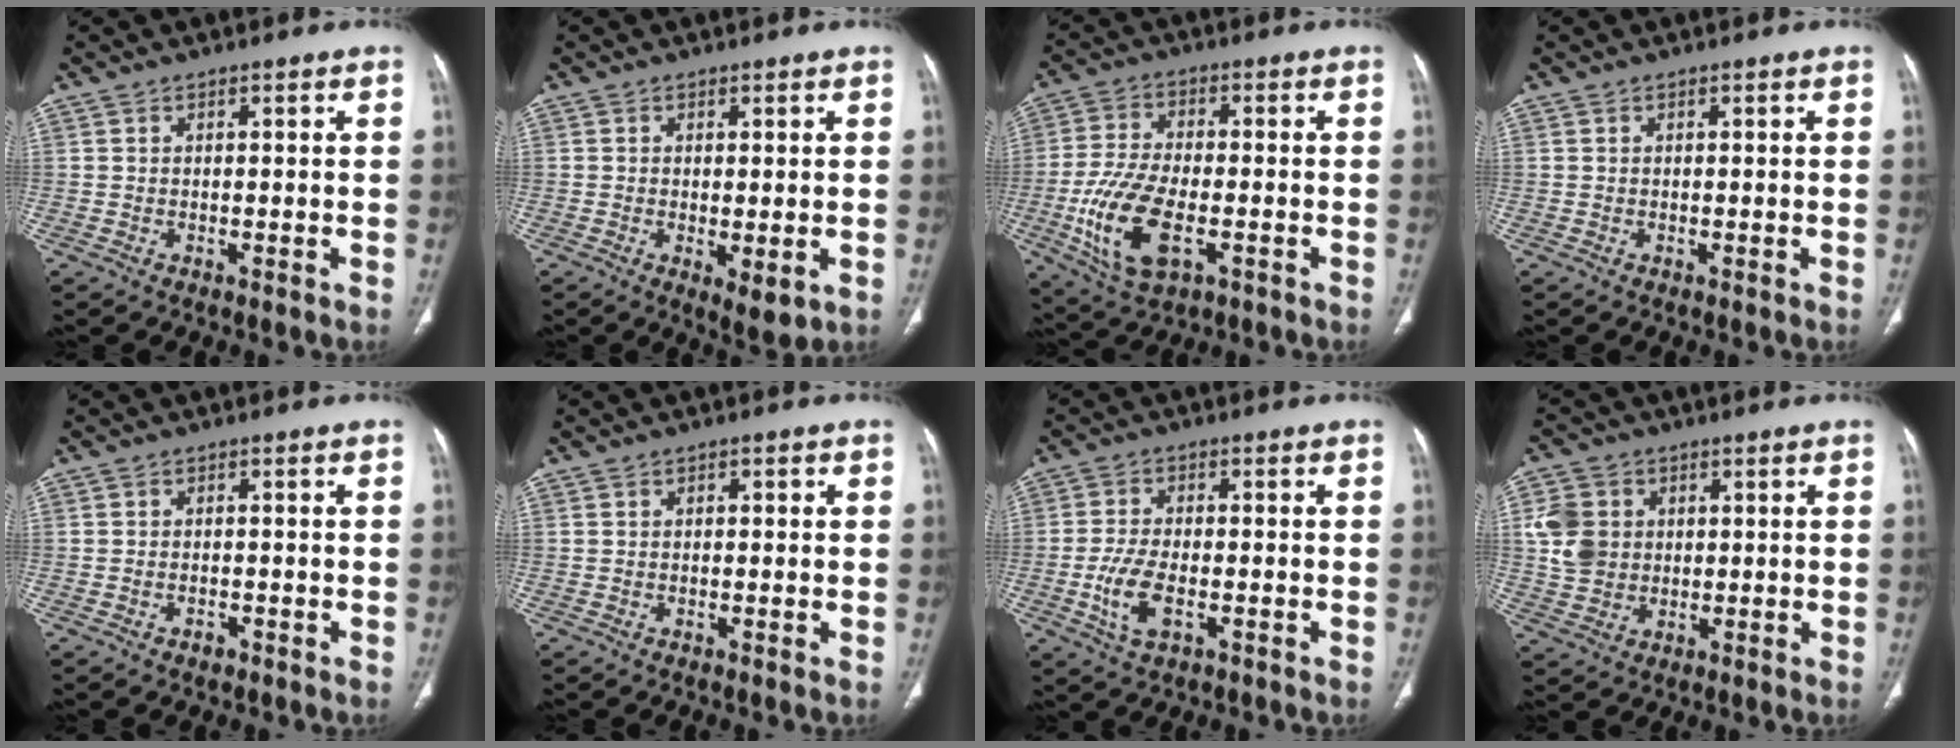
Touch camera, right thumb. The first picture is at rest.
{"total": 4.3, "force": [-0.9, 1.6, 3.9], "torque": [-0.066, -0.016, -0.010]}
{"total": 14.1, "force": [-4.1, 7.0, 11.6], "torque": [-0.237, 0.005, -0.068]}
{"total": 0.0}
{"total": 1.3, "force": [-0.8, 0.8, 0.7], "torque": [-0.013, 0.007, -0.009]}
{"total": 1.0, "force": [0.3, 0.5, 0.8], "torque": [-0.009, 0.001, 0.002]}
{"total": 7.3, "force": [-2.2, 3.6, 5.9], "torque": [-0.128, 0.005, -0.038]}
{"total": 8.1, "force": [1.3, 7.0, 3.9], "torque": [-0.061, -0.002, 0.028]}